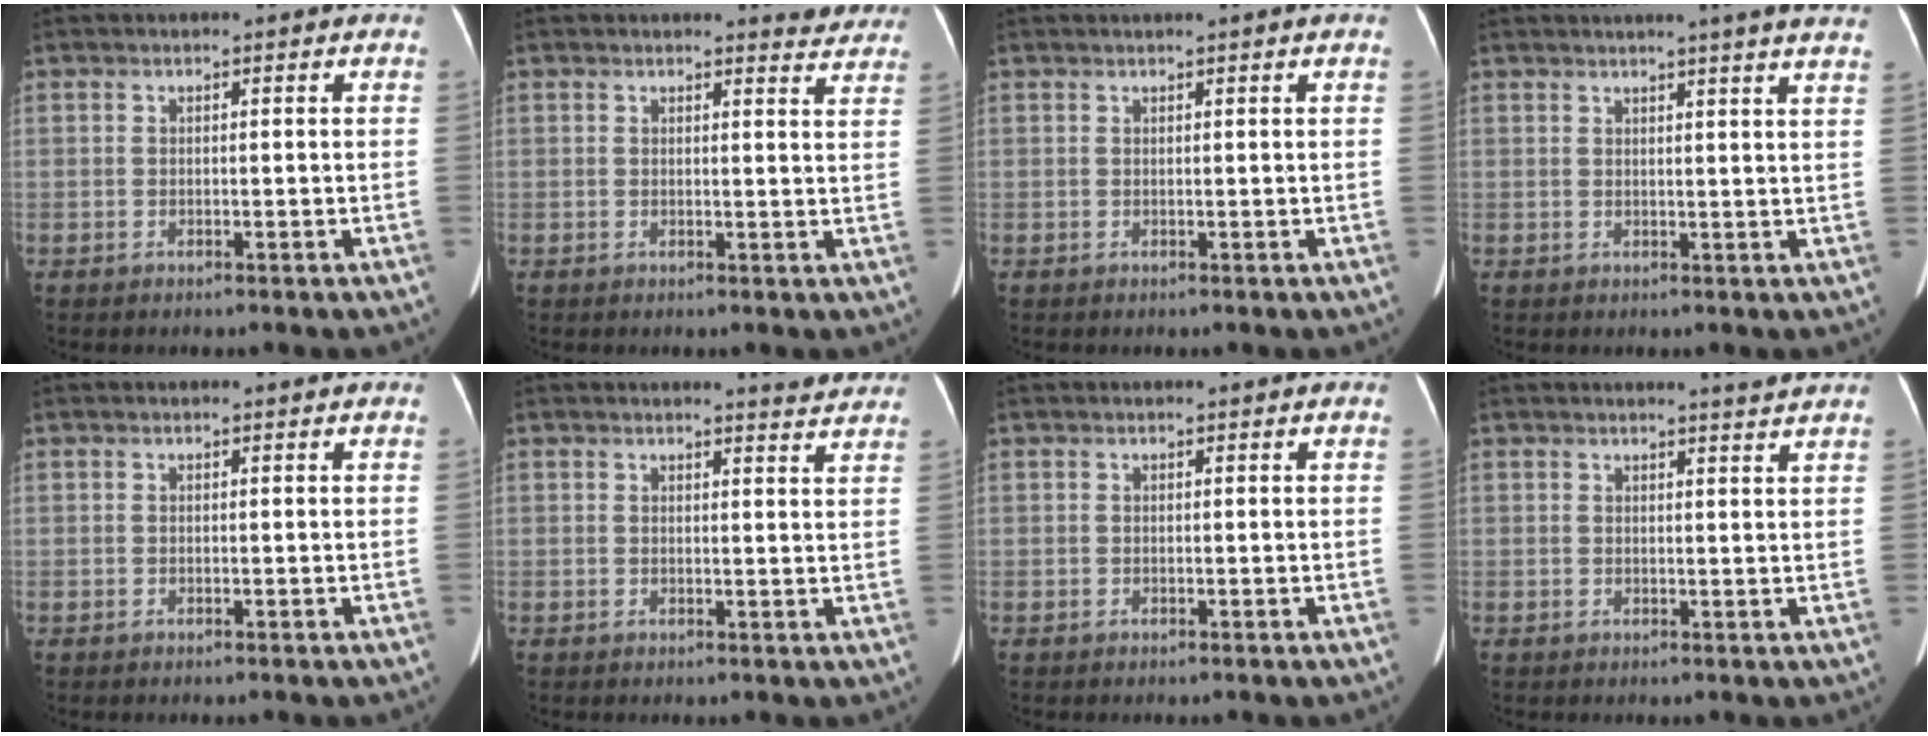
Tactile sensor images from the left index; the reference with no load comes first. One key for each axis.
{"total": 4.3, "fx": 4.2, "fy": 0.8, "fz": 0.4, "tx": 0.002, "ty": -0.019, "tz": 0.025}
{"total": 0.9, "fx": 0.6, "fy": -0.3, "fz": 0.6, "tx": -0.017, "ty": 0.004, "tz": 0.019}
{"total": 9.7, "fx": 8.3, "fy": -0.8, "fz": 5.0, "tx": -0.063, "ty": -0.003, "tz": 0.077}
{"total": 0.0}
{"total": 3.8, "fx": 3.8, "fy": 0.1, "fz": 0.7, "tx": -0.015, "ty": -0.012, "tz": 0.031}
{"total": 0.0}
{"total": 2.8, "fx": 2.6, "fy": -0.7, "fz": 0.7, "tx": -0.012, "ty": -0.009, "tz": 0.026}